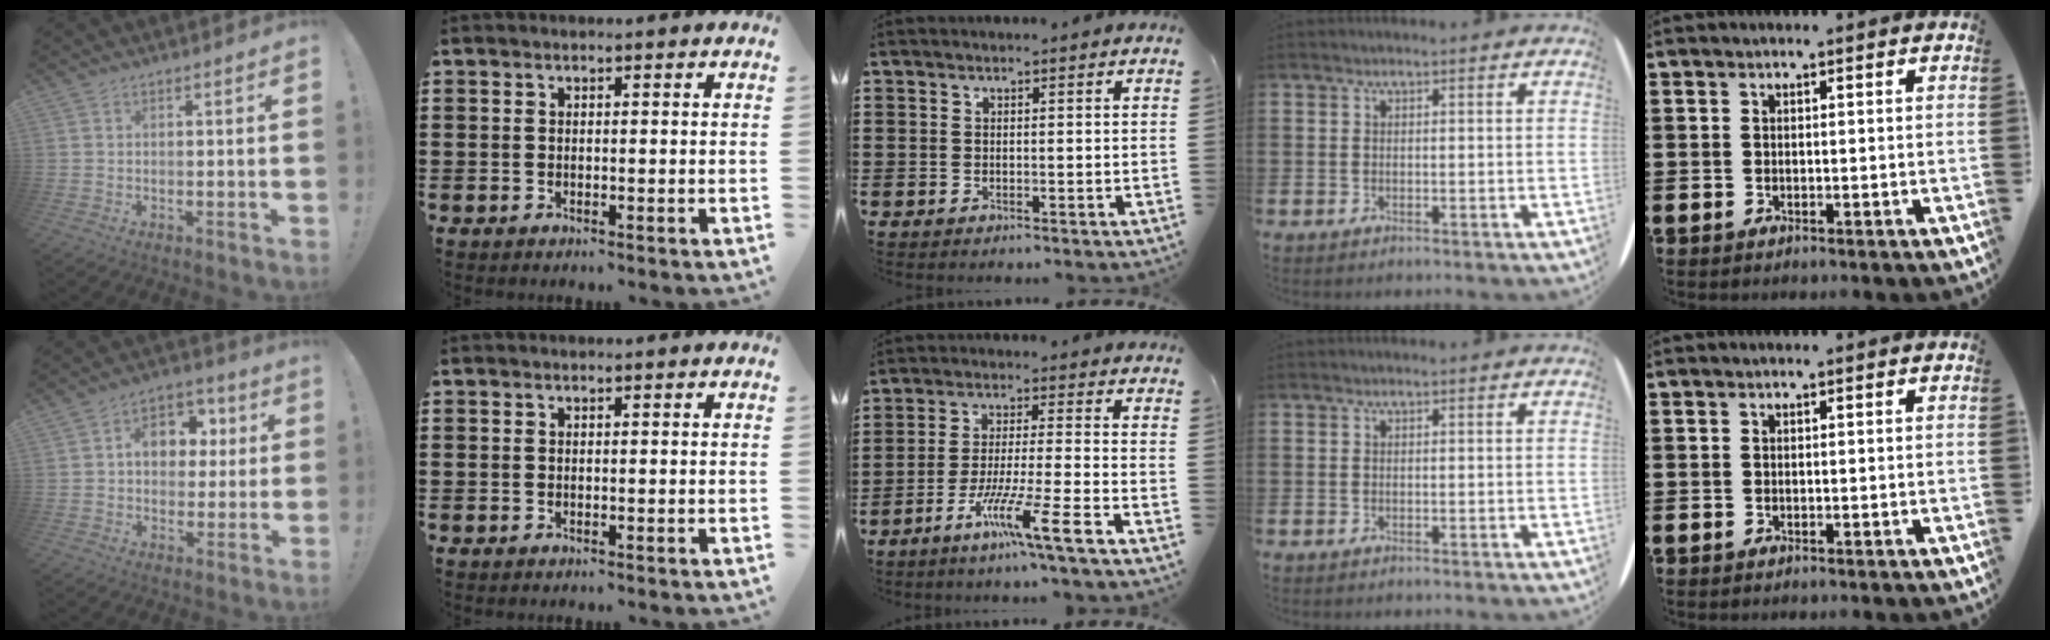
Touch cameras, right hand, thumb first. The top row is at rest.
{"thumb": {"total": 10.9, "force": [2.1, 8.3, 6.7], "torque": [-0.095, 0.003, 0.042]}, "middle": {"total": 9.0, "force": [-6.0, -0.5, 6.7], "torque": [-0.128, -0.012, -0.115]}}